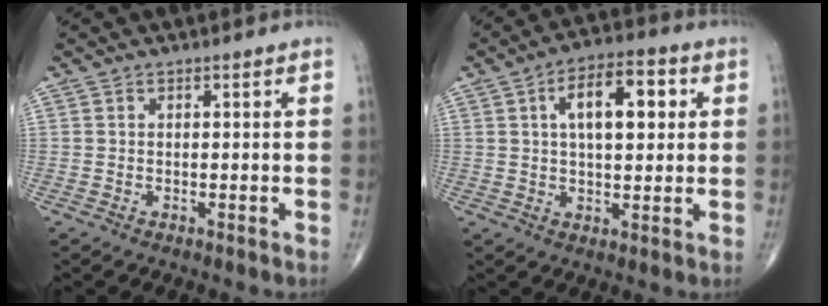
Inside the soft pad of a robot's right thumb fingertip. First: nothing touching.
{"total": 11.6, "force": [3.0, 5.4, 9.8], "torque": [-0.135, 0.011, 0.042]}